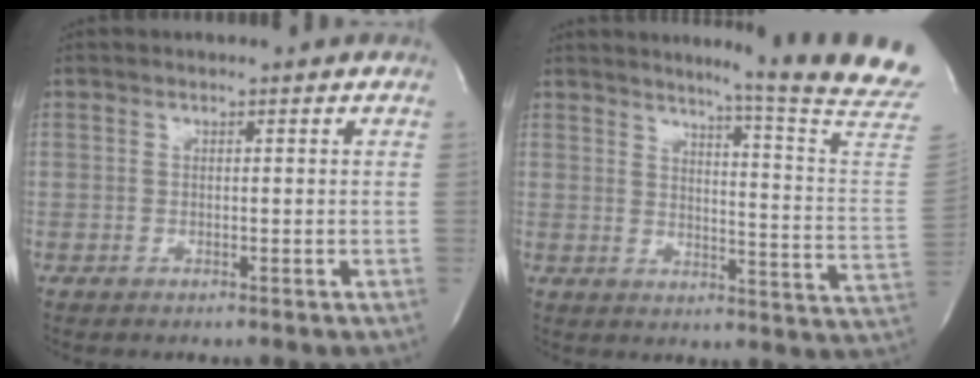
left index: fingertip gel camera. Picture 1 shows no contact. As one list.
[{"total": 18.5, "force": [16.0, -3.0, 8.8], "torque": [-0.128, -0.114, 0.184]}]